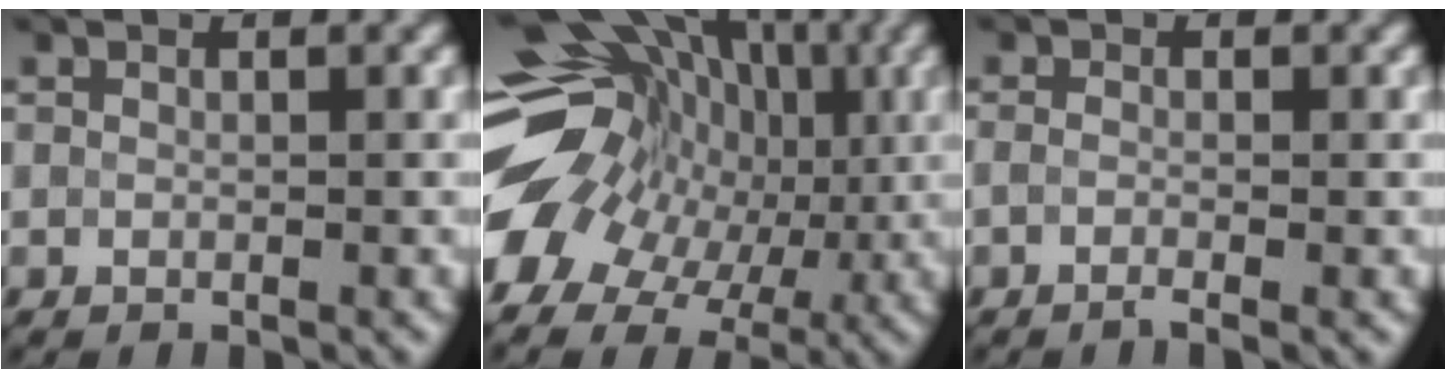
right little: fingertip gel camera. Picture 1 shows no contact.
{"total": 16.8, "force": [-1.6, 13.0, 10.5], "torque": [-0.170, 0.014, -0.035]}
{"total": 1.7, "force": [-1.2, 0.3, 1.2], "torque": [-0.010, -0.005, -0.017]}